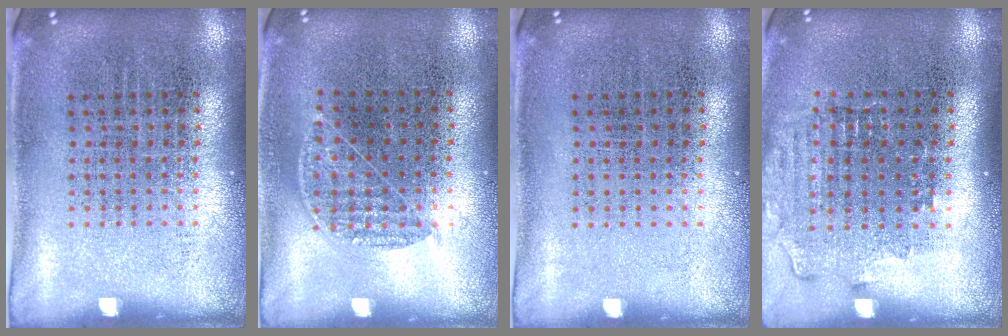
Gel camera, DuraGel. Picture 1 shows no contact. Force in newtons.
{"total": 0.8, "press": 0.7, "slide": 0.5}
{"total": 0.0}
{"total": 1.5, "press": 1.3, "slide": 0.7}